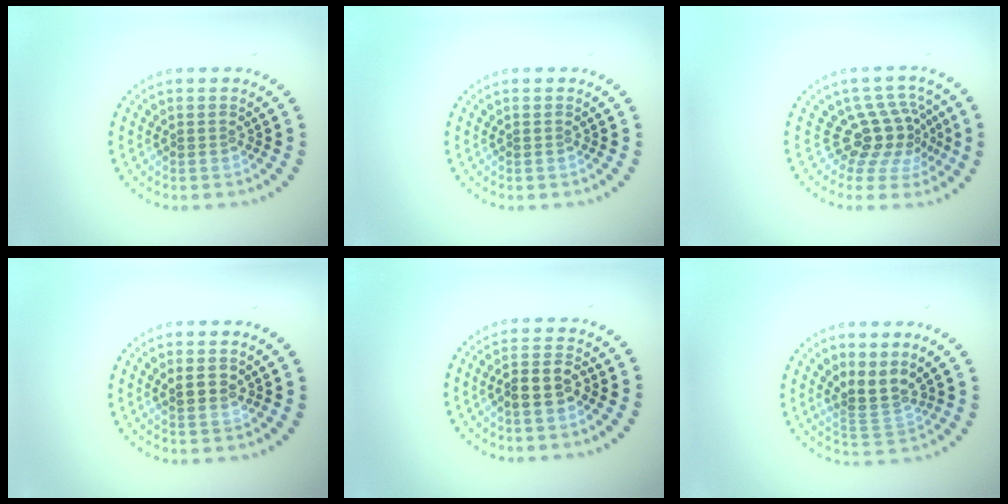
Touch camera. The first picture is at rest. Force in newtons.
{"total": 0.0}
{"total": 4.0, "press": 2.9, "slide": 2.8}
{"total": 1.3, "press": 1.2, "slide": 0.6}
{"total": 2.7, "press": 2.4, "slide": 1.1}
{"total": 3.0, "press": 2.1, "slide": 2.2}